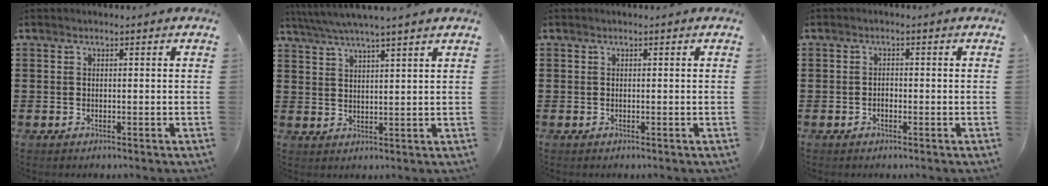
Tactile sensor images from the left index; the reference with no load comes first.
{"total": 4.0, "force": [3.5, -0.4, 1.8], "torque": [-0.046, -0.013, 0.062]}
{"total": 0.0}
{"total": 0.9, "force": [-0.5, 0.5, 0.6], "torque": [-0.015, 0.000, -0.010]}